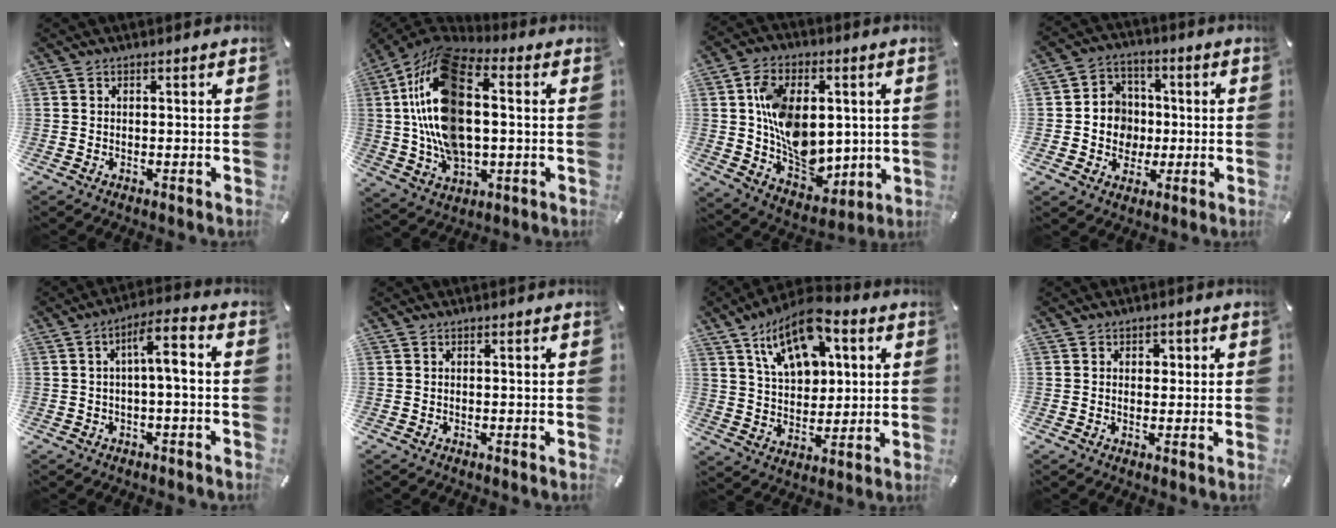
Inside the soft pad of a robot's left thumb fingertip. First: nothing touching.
{"total": 20.5, "force": [2.0, 12.2, 16.4], "torque": [-0.350, 0.001, 0.031]}
{"total": 15.4, "force": [1.8, 11.4, 10.2], "torque": [-0.173, 0.007, 0.046]}
{"total": 7.9, "force": [-1.1, 7.6, 1.5], "torque": [-0.033, 0.008, -0.016]}
{"total": 7.4, "force": [0.2, 2.4, 7.0], "torque": [-0.121, 0.012, 0.000]}
{"total": 0.0}
{"total": 14.5, "force": [8.0, 8.6, 8.5], "torque": [-0.140, -0.026, 0.145]}
{"total": 2.1, "force": [0.4, 1.8, 1.0], "torque": [0.002, -0.002, -0.002]}